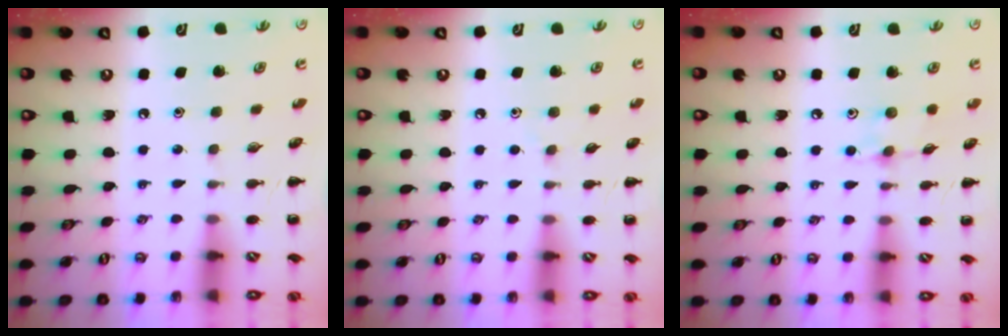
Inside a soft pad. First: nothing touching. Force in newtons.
{"total": 3.5, "press": 3.3, "slide": 1.2}
{"total": 5.5, "press": 5.5, "slide": 1.0}